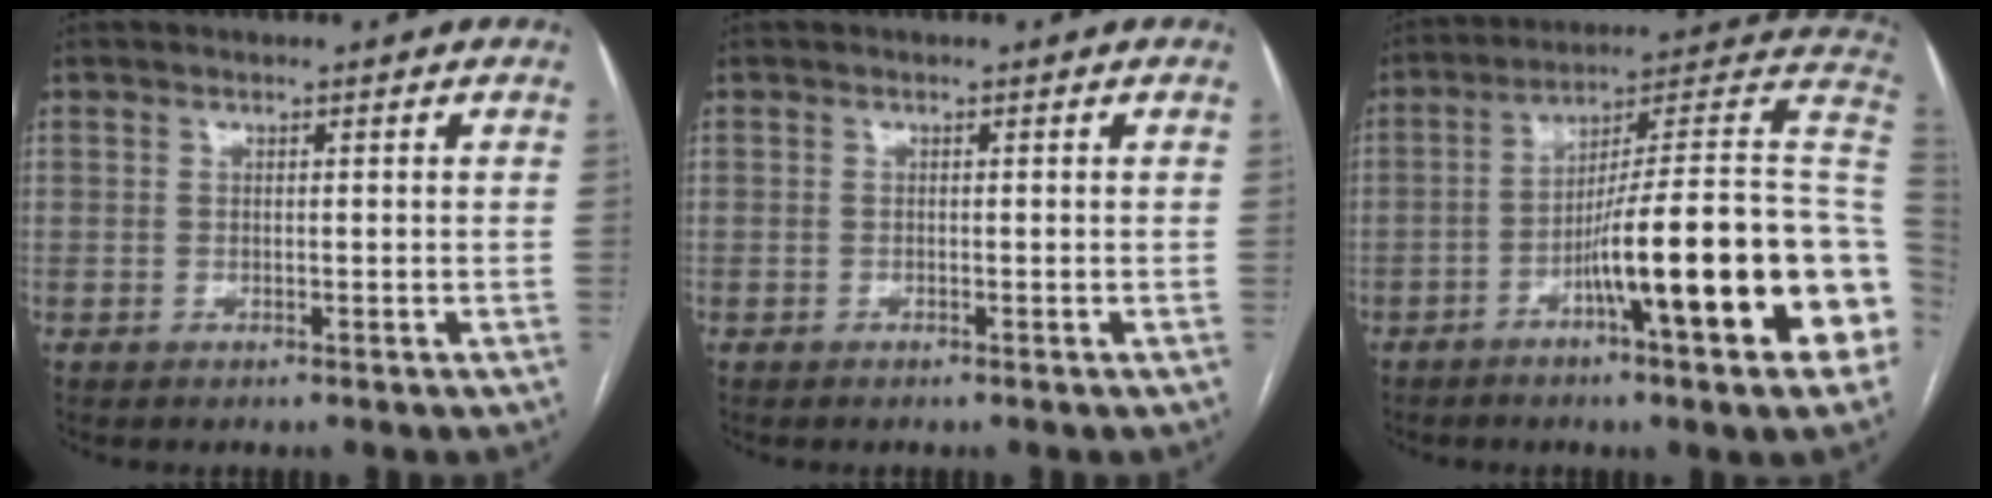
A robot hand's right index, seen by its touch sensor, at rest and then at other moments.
{"total": 0.0}
{"total": 23.1, "force": [-7.0, 1.3, 22.0], "torque": [-0.241, 0.017, -0.107]}